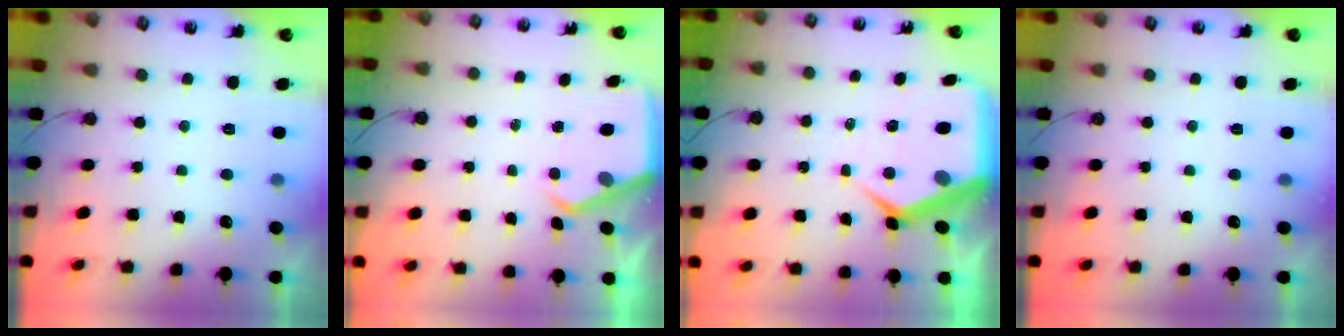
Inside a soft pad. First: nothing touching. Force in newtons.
{"total": 4.4, "press": 4.4, "slide": 0.3}
{"total": 11.2, "press": 11.1, "slide": 1.3}
{"total": 0.0}